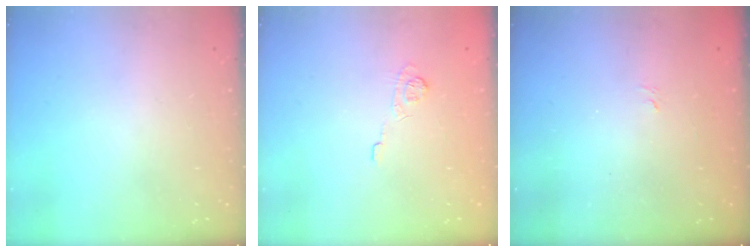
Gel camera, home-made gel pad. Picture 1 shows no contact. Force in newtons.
{"total": 6.2, "press": 6.0, "slide": 1.5}
{"total": 1.5, "press": 1.1, "slide": 1.0}